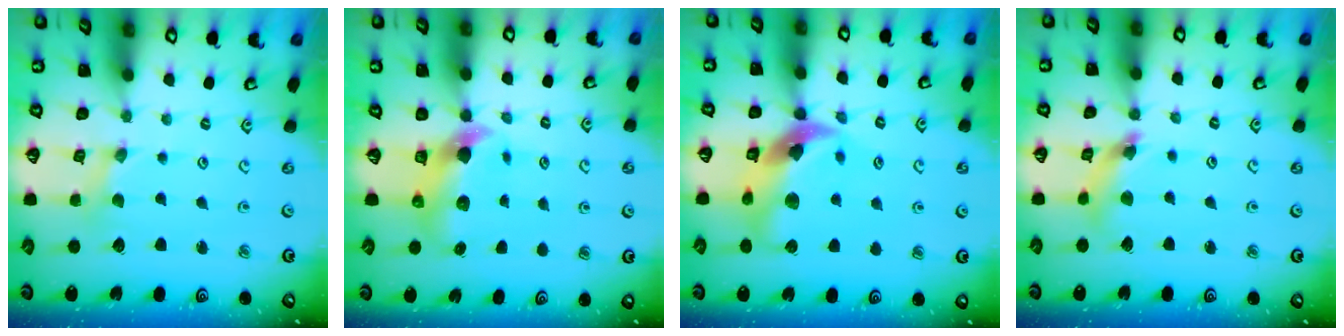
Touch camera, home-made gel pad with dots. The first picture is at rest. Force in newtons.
{"total": 6.2, "press": 6.1, "slide": 0.7}
{"total": 12.8, "press": 12.7, "slide": 1.6}
{"total": 7.1, "press": 7.1, "slide": 0.7}